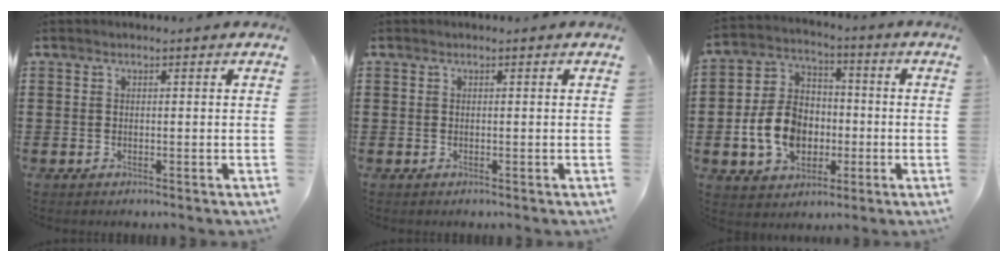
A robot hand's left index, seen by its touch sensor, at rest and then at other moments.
{"total": 0.0}
{"total": 10.0, "force": [-2.1, 7.8, 5.9], "torque": [-0.139, 0.018, -0.039]}